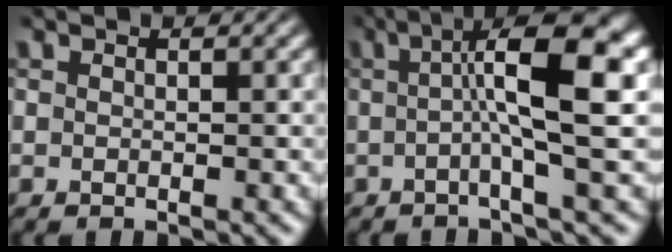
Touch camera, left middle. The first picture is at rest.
{"total": 8.4, "force": [0.6, 1.6, 8.2], "torque": [-0.117, 0.021, 0.001]}